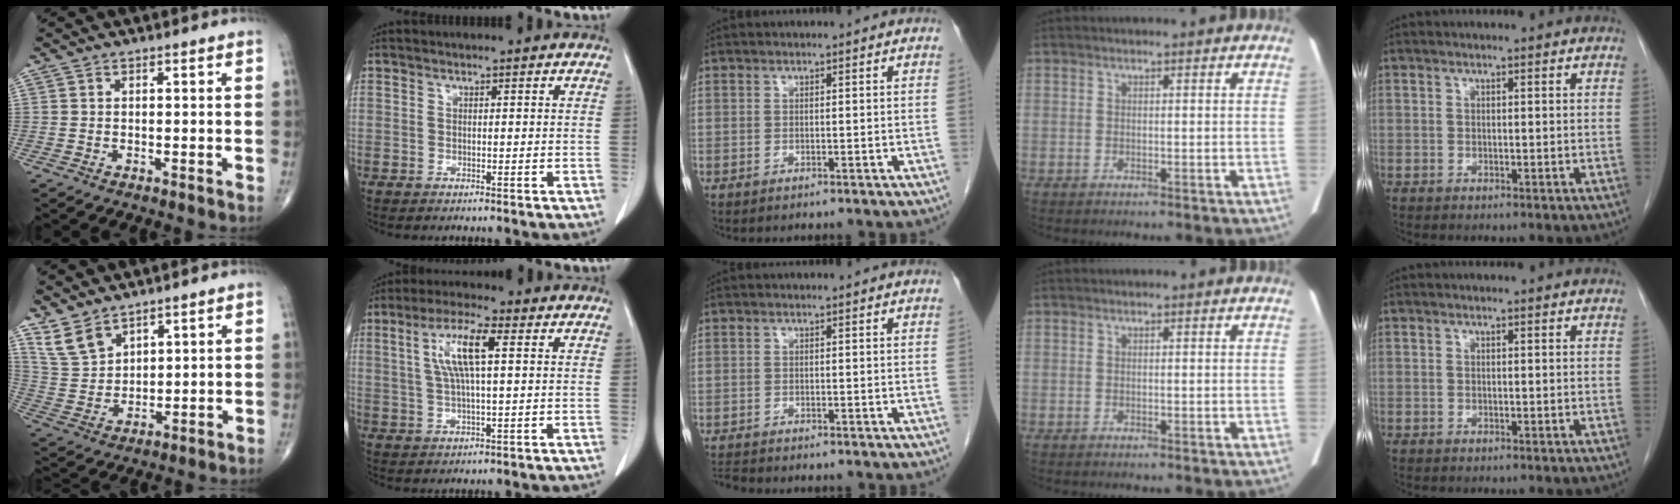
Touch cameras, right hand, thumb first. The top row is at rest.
{"thumb": {"total": 7.1, "force": [5.5, 3.5, 2.9], "torque": [-0.049, -0.026, 0.126]}, "index": {"total": 8.2, "force": [2.2, 1.2, 7.8], "torque": [-0.156, 0.012, 0.042]}, "middle": {"total": 1.5, "force": [-1.5, -0.3, 0.0], "torque": [-0.008, -0.011, -0.027]}}